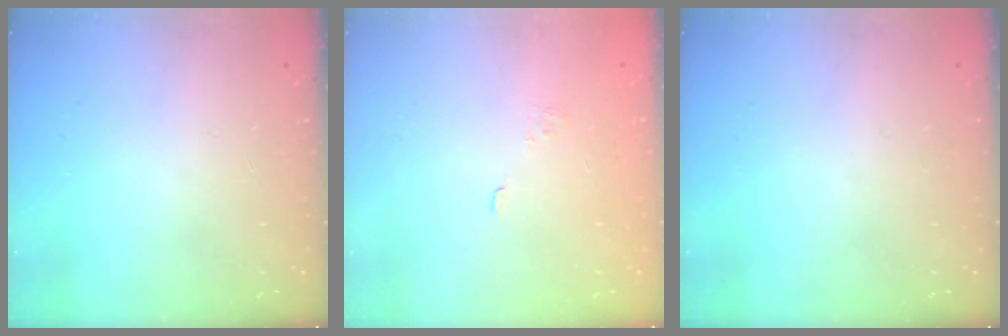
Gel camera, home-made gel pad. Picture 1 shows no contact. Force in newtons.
{"total": 1.5, "press": 0.9, "slide": 1.3}
{"total": 0.0}